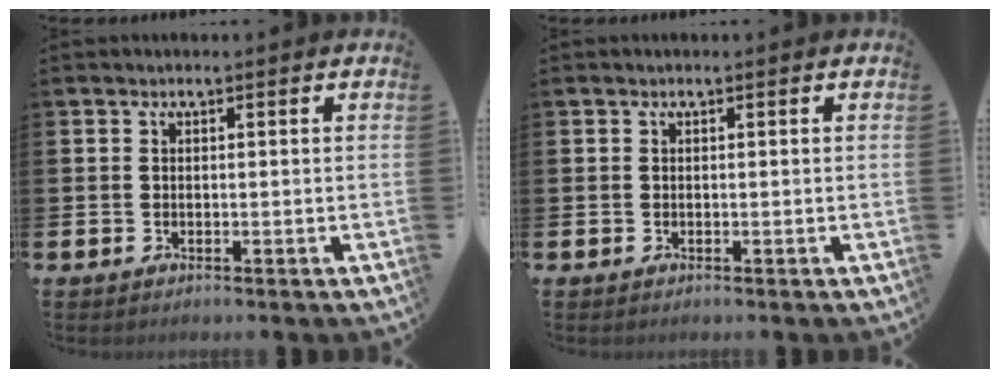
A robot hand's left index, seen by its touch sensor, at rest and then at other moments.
{"total": 0.0}